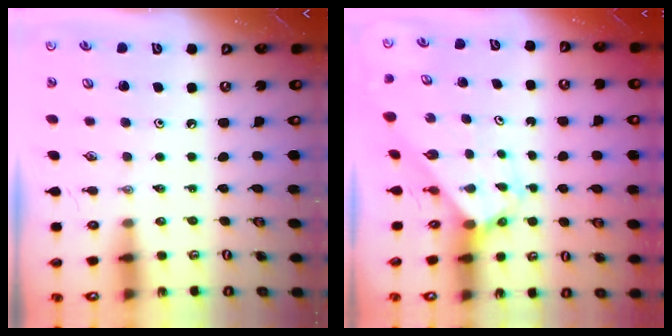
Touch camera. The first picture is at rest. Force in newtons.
{"total": 2.4, "press": 2.4, "slide": 0.2}